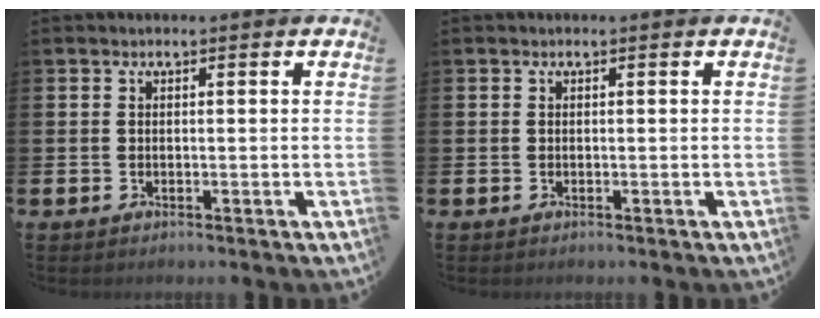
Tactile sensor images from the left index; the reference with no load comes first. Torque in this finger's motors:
{"motor_torque": [-0.03, -0.02, -0.01, 0.00]}